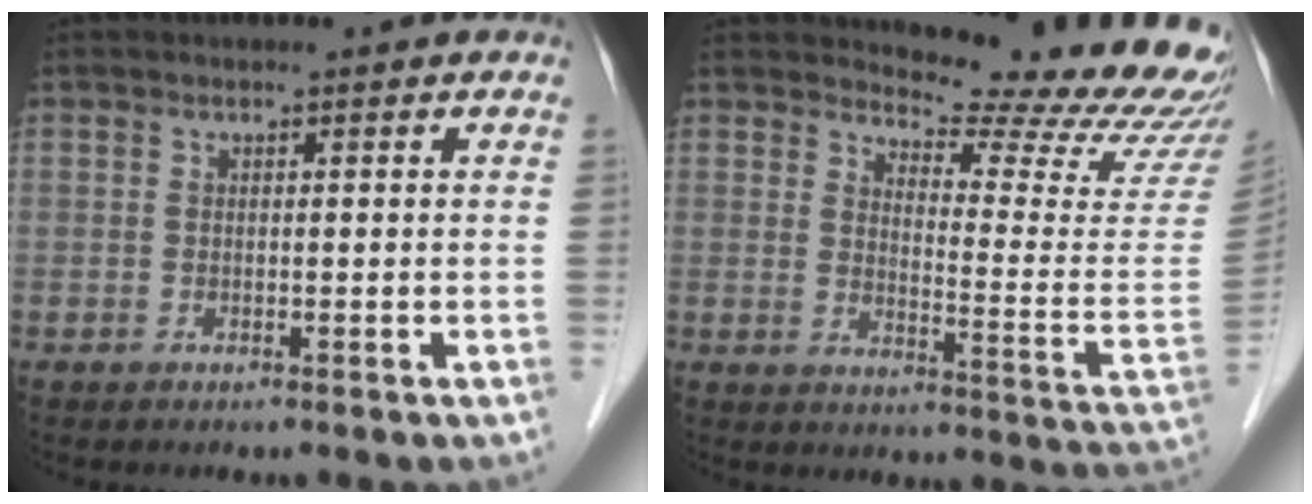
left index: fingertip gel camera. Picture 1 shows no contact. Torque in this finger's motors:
{"motor_torque": [1.06, -1.07, 0.17, -0.01]}